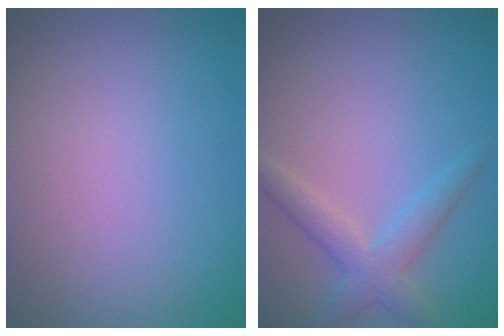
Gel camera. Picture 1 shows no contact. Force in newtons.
{"total": 2.8, "press": 2.8, "slide": 0.1}